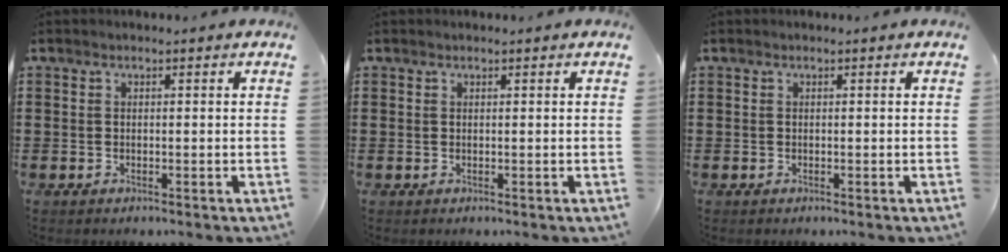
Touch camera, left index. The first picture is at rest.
{"total": 0.0}
{"total": 0.0}